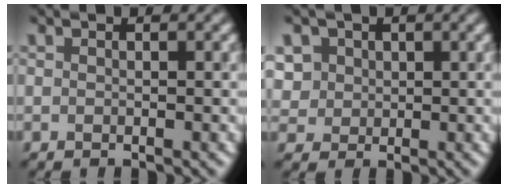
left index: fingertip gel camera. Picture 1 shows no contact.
{"total": 2.5, "force": [1.0, 2.3, 0.3], "torque": [-0.045, 0.012, 0.045]}